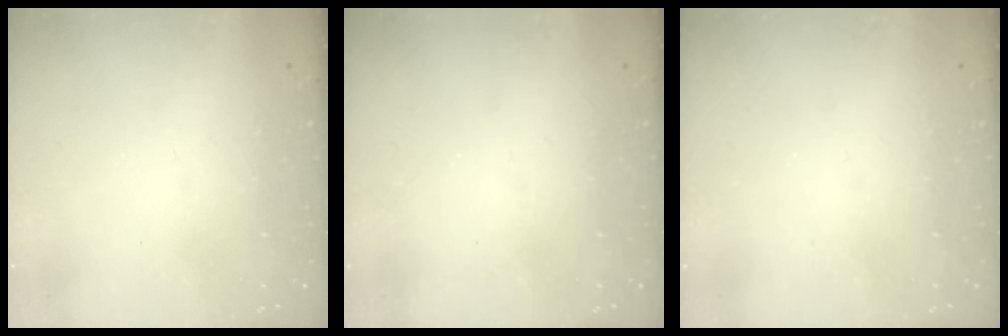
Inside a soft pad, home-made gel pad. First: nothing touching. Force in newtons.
{"total": 0.0}
{"total": 0.0}